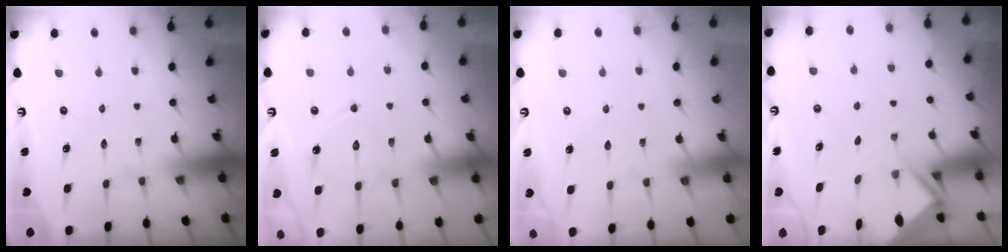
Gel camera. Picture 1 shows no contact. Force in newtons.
{"total": 12.8, "press": 12.7, "slide": 1.1}
{"total": 2.5, "press": 2.4, "slide": 0.4}
{"total": 2.9, "press": 2.9, "slide": 0.3}